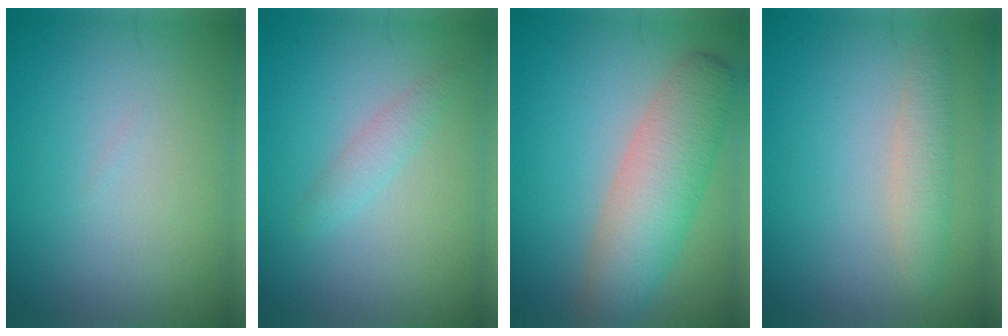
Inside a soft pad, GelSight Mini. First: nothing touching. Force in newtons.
{"total": 1.6, "press": 1.6, "slide": 0.2}
{"total": 6.0, "press": 6.0, "slide": 0.2}
{"total": 2.1, "press": 2.1, "slide": 0.0}